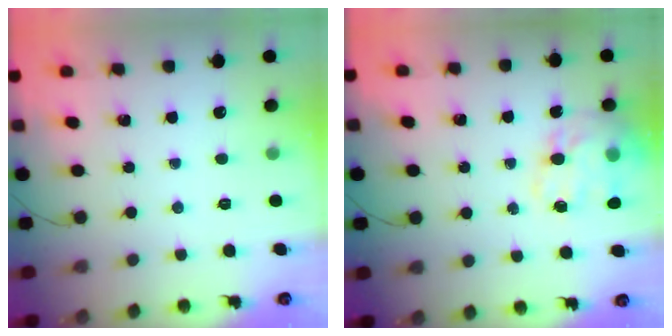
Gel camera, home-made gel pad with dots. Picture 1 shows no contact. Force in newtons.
{"total": 17.8, "press": 17.4, "slide": 3.9}